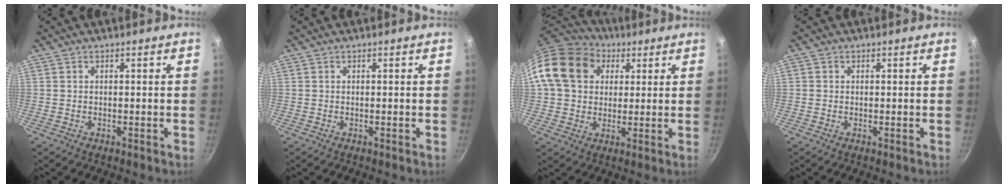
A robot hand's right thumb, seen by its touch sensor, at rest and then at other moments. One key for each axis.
{"total": 0.0}
{"total": 16.7, "fx": 4.8, "fy": 13.3, "fz": 8.9, "tx": -0.148, "ty": 0.019, "tz": 0.073}
{"total": 0.6, "fx": 0.0, "fy": 0.6, "fz": 0.1, "tx": 0.000, "ty": 0.002, "tz": -0.003}